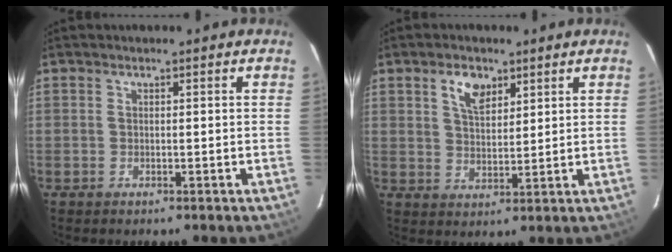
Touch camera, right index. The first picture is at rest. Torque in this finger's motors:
{"motor_torque": [0.09, 0.09, 0.27, 0.07]}